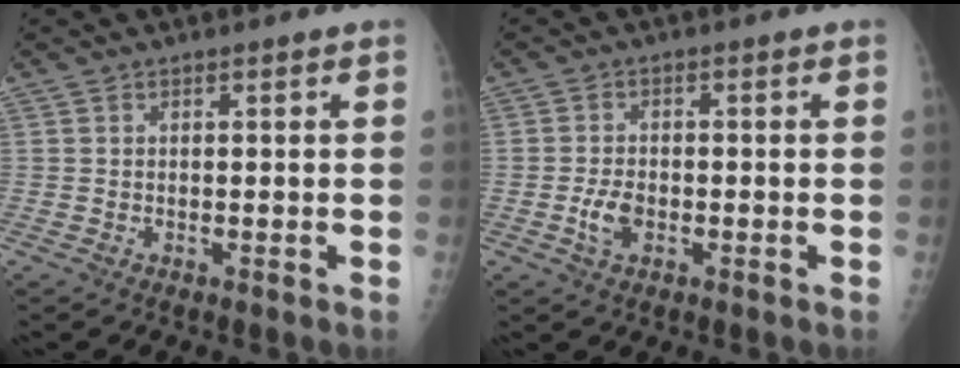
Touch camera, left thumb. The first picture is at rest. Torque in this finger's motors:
{"motor_torque": [-0.35, 0.84, 0.35, 0.12, 0.04]}